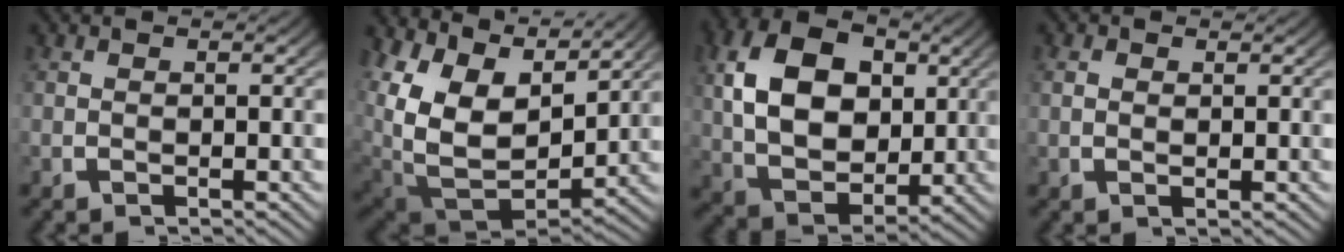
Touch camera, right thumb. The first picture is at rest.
{"total": 14.1, "force": [0.0, 10.1, 9.9], "torque": [-0.242, -0.060, 0.025]}
{"total": 14.2, "force": [1.1, 10.2, 9.9], "torque": [-0.204, -0.033, 0.027]}
{"total": 0.8, "force": [0.4, 0.4, 0.6], "torque": [-0.005, -0.002, 0.011]}